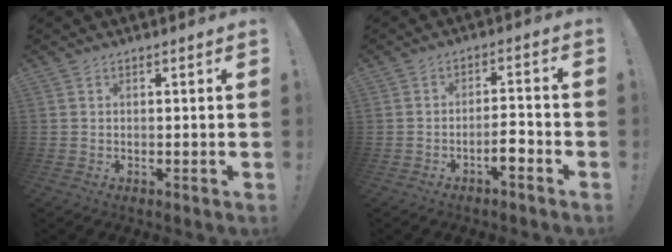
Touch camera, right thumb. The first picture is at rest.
{"total": 5.0, "force": [-2.7, 1.8, 3.8], "torque": [-0.049, 0.012, -0.046]}